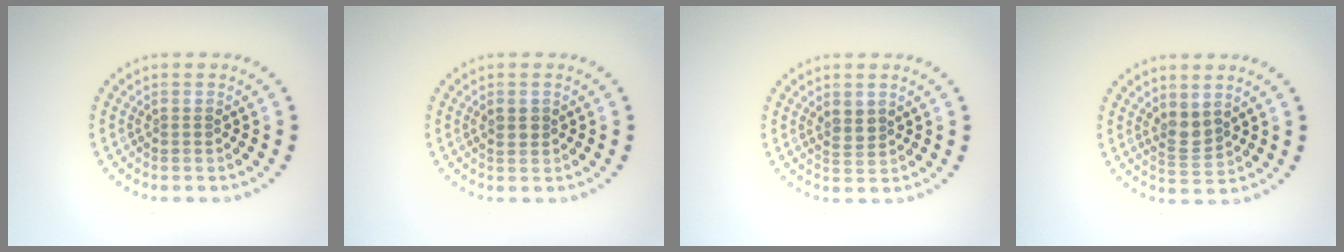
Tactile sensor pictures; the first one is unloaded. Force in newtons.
{"total": 1.2, "press": 1.2, "slide": 0.3}
{"total": 1.6, "press": 1.4, "slide": 0.8}
{"total": 2.2, "press": 1.8, "slide": 1.2}